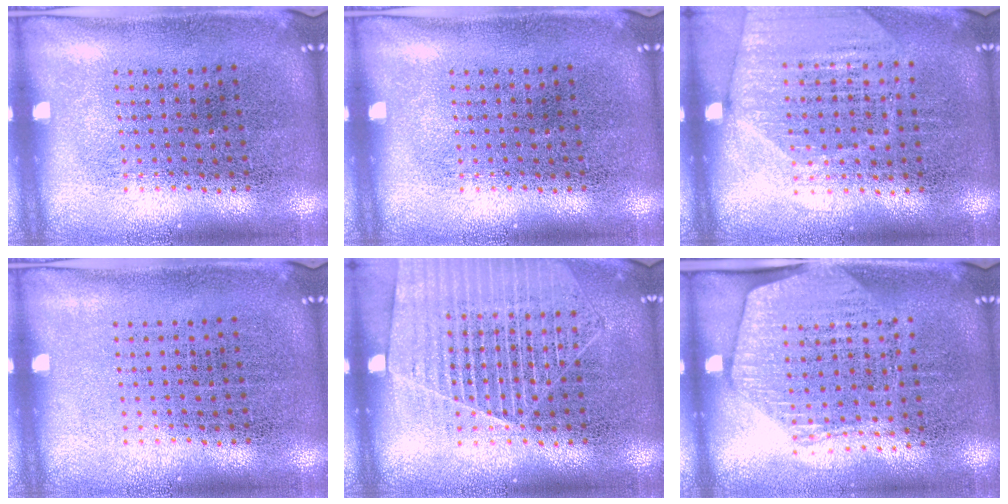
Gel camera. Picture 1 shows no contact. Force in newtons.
{"total": 0.0}
{"total": 1.8, "press": 1.7, "slide": 0.5}
{"total": 0.0}
{"total": 1.4, "press": 1.3, "slide": 0.5}
{"total": 1.8, "press": 1.6, "slide": 0.7}